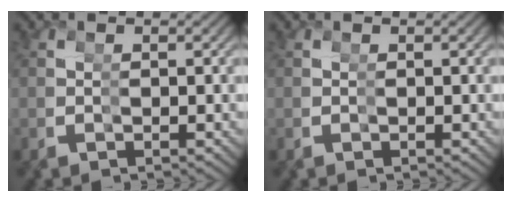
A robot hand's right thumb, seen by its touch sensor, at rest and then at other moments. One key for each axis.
{"total": 0.0}